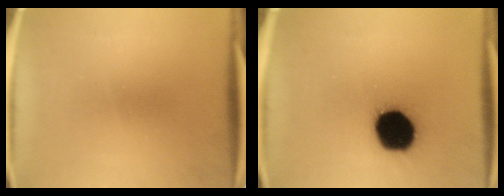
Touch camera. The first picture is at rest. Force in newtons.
{"total": 19.8}